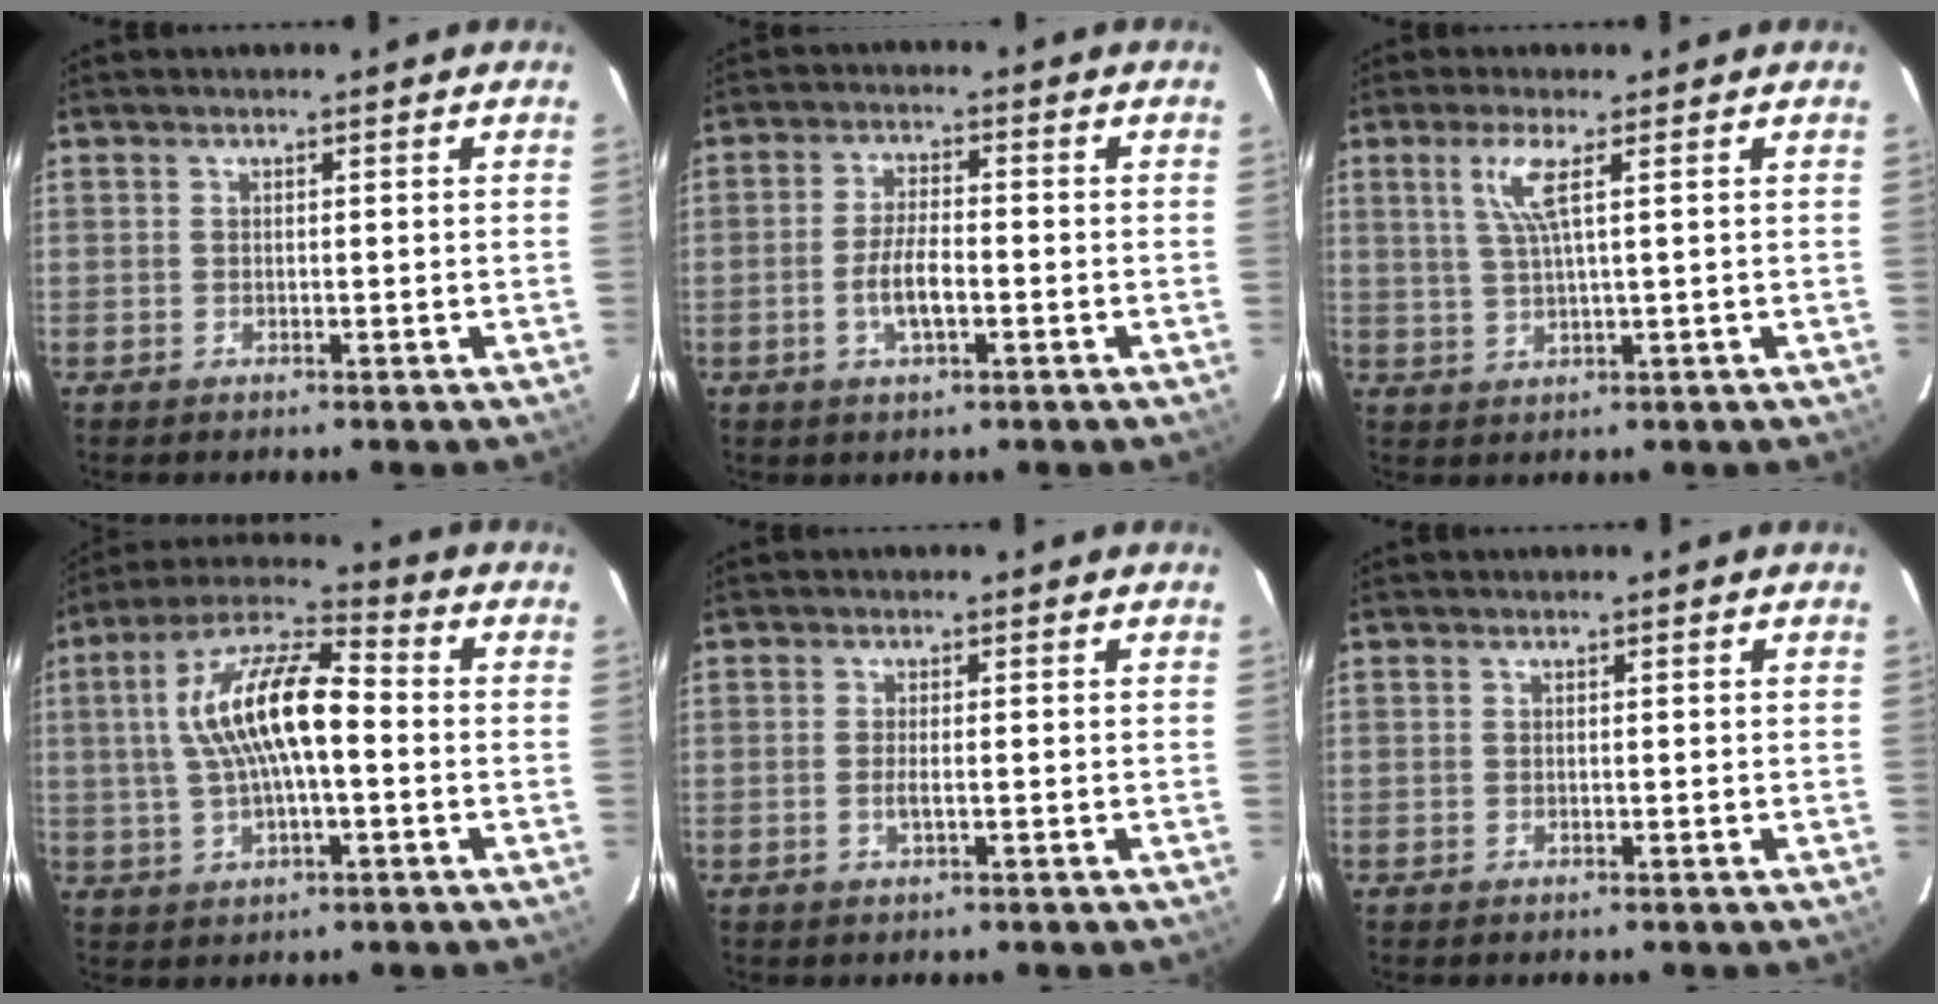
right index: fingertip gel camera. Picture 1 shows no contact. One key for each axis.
{"total": 5.6, "fx": -2.0, "fy": 1.7, "fz": 5.0, "tx": -0.100, "ty": 0.002, "tz": -0.037}
{"total": 4.7, "fx": 1.9, "fy": -0.2, "fz": 4.3, "tx": -0.087, "ty": 0.000, "tz": 0.041}
{"total": 14.7, "fx": 0.4, "fy": 5.0, "fz": 13.8, "tx": -0.262, "ty": 0.022, "tz": 0.001}
{"total": 1.7, "fx": -0.7, "fy": 0.1, "fz": 1.6, "tx": -0.031, "ty": 0.000, "tz": -0.012}
{"total": 0.0}